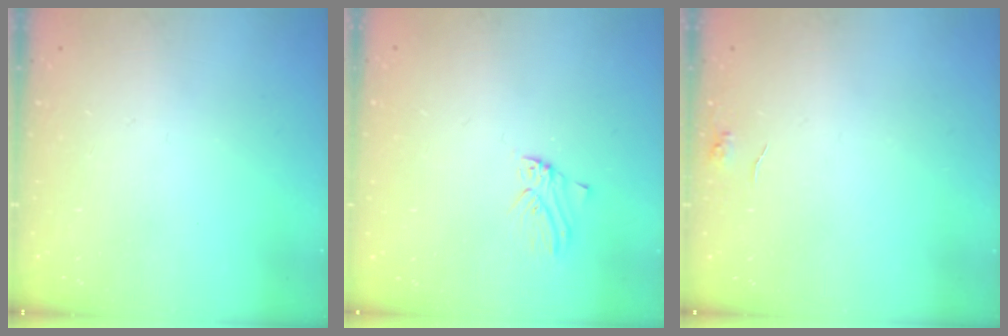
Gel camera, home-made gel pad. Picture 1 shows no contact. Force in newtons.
{"total": 0.0}
{"total": 3.9, "press": 3.8, "slide": 0.5}